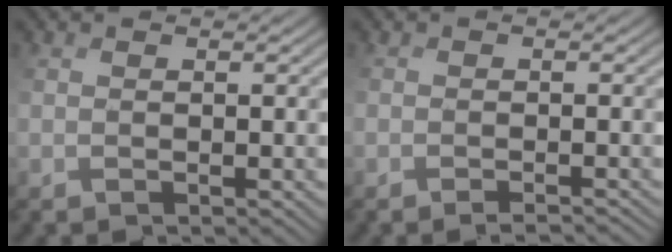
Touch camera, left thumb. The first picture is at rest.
{"total": 2.1, "force": [-1.7, 0.6, 1.0], "torque": [-0.014, 0.000, -0.021]}